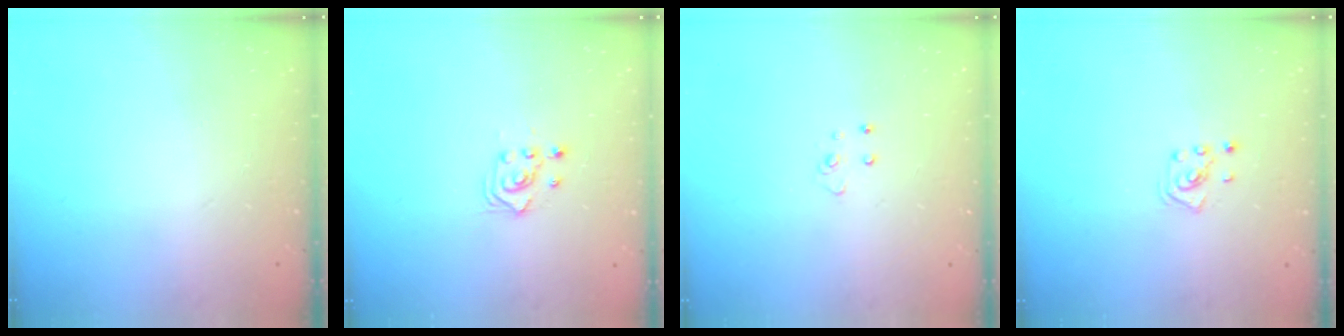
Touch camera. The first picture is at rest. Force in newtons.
{"total": 2.7, "press": 2.7, "slide": 0.2}
{"total": 3.1, "press": 3.1, "slide": 0.3}
{"total": 2.7, "press": 2.7, "slide": 0.5}